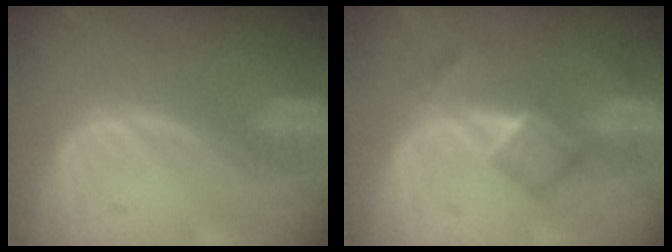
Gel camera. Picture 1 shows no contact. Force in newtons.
{"total": 5.2, "press": 4.5, "slide": 2.5}